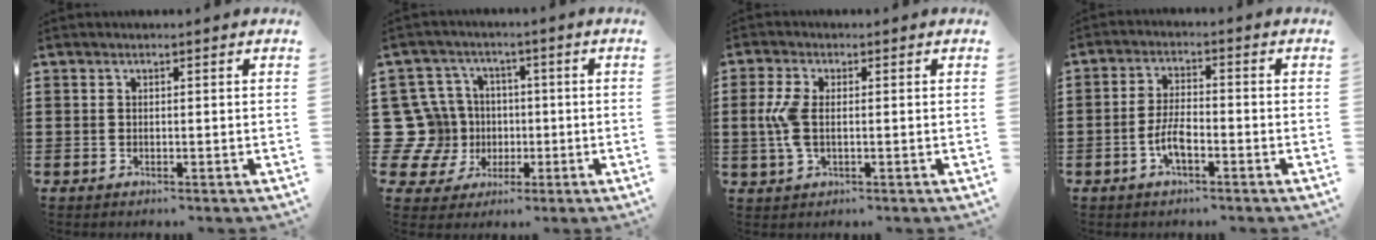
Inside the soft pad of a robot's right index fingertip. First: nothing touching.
{"total": 11.0, "force": [-0.1, 10.5, 3.1], "torque": [-0.135, 0.005, 0.002]}
{"total": 5.1, "force": [-0.1, 2.5, 4.5], "torque": [-0.122, -0.007, -0.012]}
{"total": 4.9, "force": [-2.0, 1.8, 4.1], "torque": [-0.098, -0.002, -0.045]}